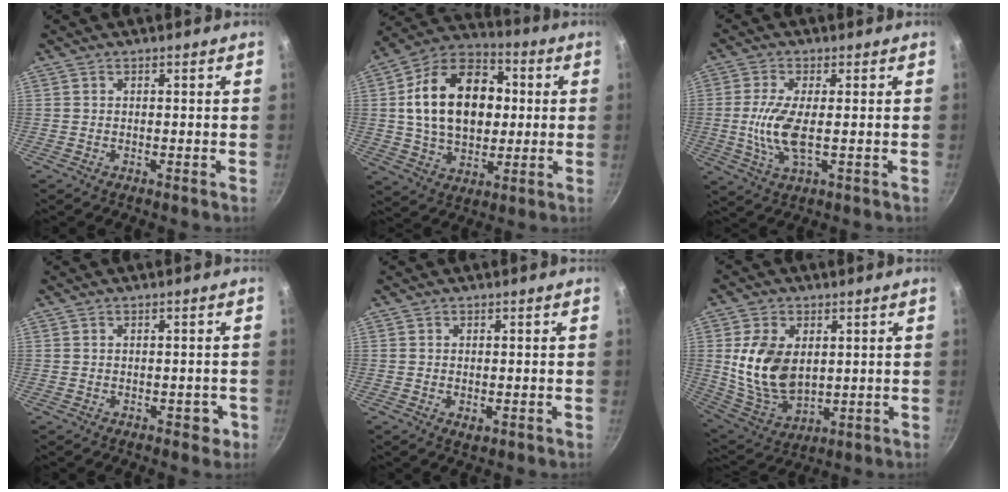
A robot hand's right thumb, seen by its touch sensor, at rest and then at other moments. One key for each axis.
{"total": 21.0, "fx": 2.4, "fy": 14.4, "fz": 15.1, "tx": -0.222, "ty": 0.023, "tz": 0.032}
{"total": 8.0, "fx": -0.3, "fy": 2.7, "fz": 7.5, "tx": -0.165, "ty": -0.007, "tz": -0.009}
{"total": 2.3, "fx": -0.8, "fy": 1.5, "fz": 1.6, "tx": 0.003, "ty": 0.015, "tz": -0.003}
{"total": 1.6, "fx": -0.2, "fy": 1.0, "fz": 1.3, "tx": -0.020, "ty": -0.006, "tz": -0.001}
{"total": 13.8, "fx": 2.0, "fy": 9.0, "fz": 10.2, "tx": -0.182, "ty": -0.025, "tz": 0.053}